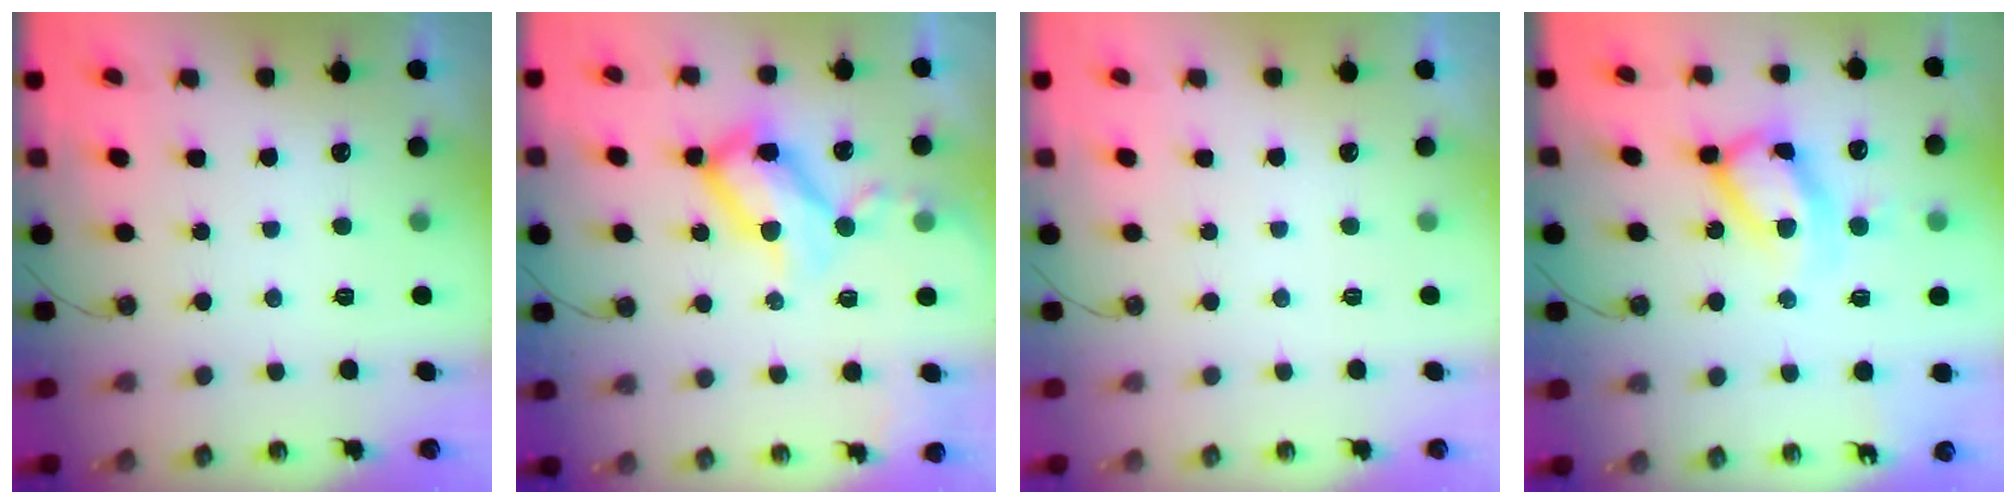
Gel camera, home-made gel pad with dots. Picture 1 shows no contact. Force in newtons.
{"total": 17.5, "press": 17.4, "slide": 1.5}
{"total": 0.0}
{"total": 12.8, "press": 12.8, "slide": 1.5}